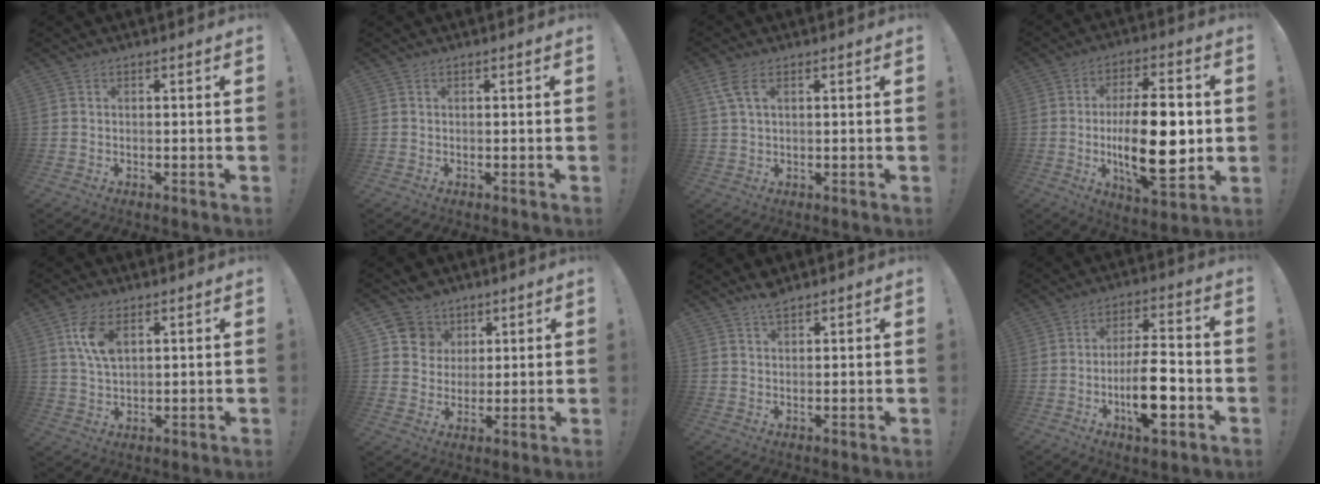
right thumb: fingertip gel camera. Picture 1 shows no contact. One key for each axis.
{"total": 0.0}
{"total": 5.6, "fx": 2.4, "fy": 2.9, "fz": 4.2, "tx": -0.093, "ty": 0.002, "tz": 0.046}
{"total": 21.0, "fx": -1.1, "fy": 8.7, "fz": 19.1, "tx": -0.333, "ty": -0.007, "tz": -0.020}
{"total": 8.8, "fx": 3.8, "fy": 4.6, "fz": 6.5, "tx": -0.124, "ty": -0.006, "tz": 0.070}
{"total": 8.8, "fx": 4.4, "fy": 7.5, "fz": 0.9, "tx": -0.010, "ty": -0.035, "tz": 0.092}
{"total": 3.2, "fx": 2.8, "fy": 1.1, "fz": 1.2, "tx": -0.019, "ty": -0.015, "tz": 0.050}
{"total": 13.5, "fx": -4.1, "fy": 4.4, "fz": 12.1, "tx": -0.213, "ty": 0.009, "tz": -0.072}